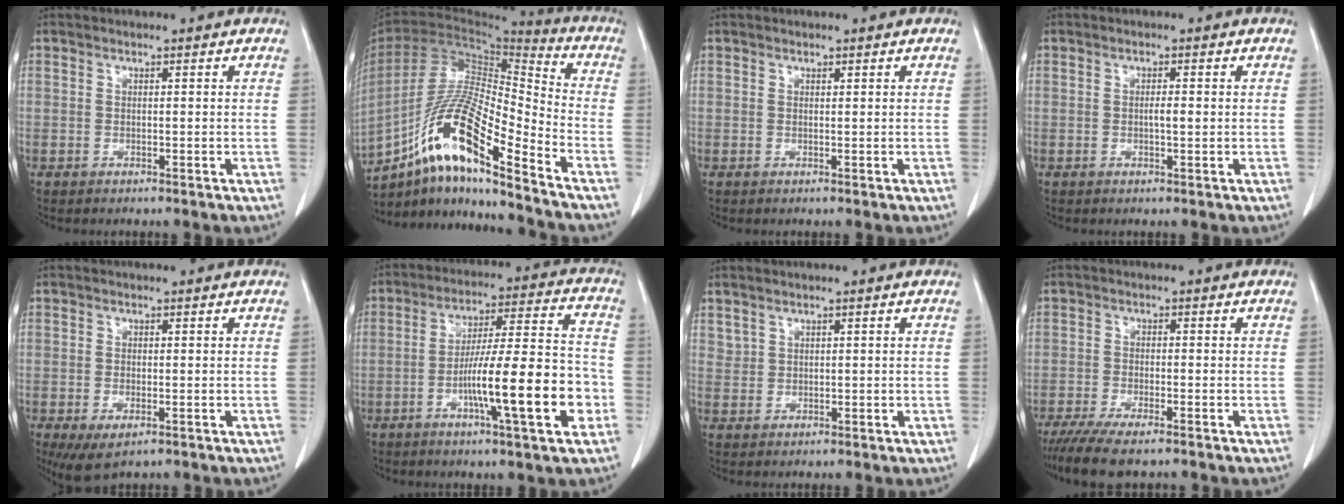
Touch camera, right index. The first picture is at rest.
{"total": 17.2, "force": [-10.8, 1.9, 13.2], "torque": [-0.256, 0.000, -0.193]}
{"total": 0.0}
{"total": 1.5, "force": [0.0, 0.3, 1.4], "torque": [-0.027, 0.002, 0.000]}
{"total": 4.6, "force": [-2.4, 1.9, 3.5], "torque": [-0.062, -0.012, -0.029]}
{"total": 15.8, "force": [-4.9, 1.3, 15.0], "torque": [-0.239, 0.008, -0.075]}
{"total": 1.5, "force": [1.2, 0.9, 0.1], "torque": [0.010, 0.003, 0.024]}
{"total": 7.7, "force": [-6.1, 1.2, 4.6], "torque": [-0.073, -0.016, -0.097]}